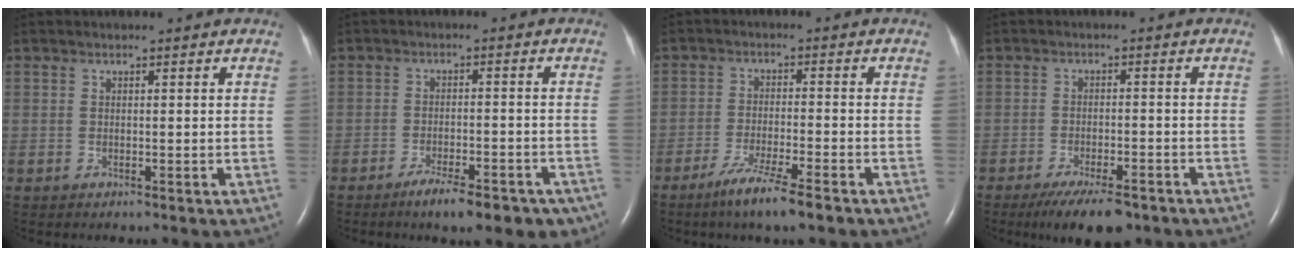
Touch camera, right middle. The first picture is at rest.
{"total": 9.5, "force": [-7.0, 2.8, 5.7], "torque": [-0.064, -0.001, -0.096]}
{"total": 7.4, "force": [-5.0, 0.2, 5.4], "torque": [-0.104, -0.018, -0.087]}
{"total": 8.4, "force": [-6.2, 2.3, 5.1], "torque": [-0.081, -0.013, -0.096]}